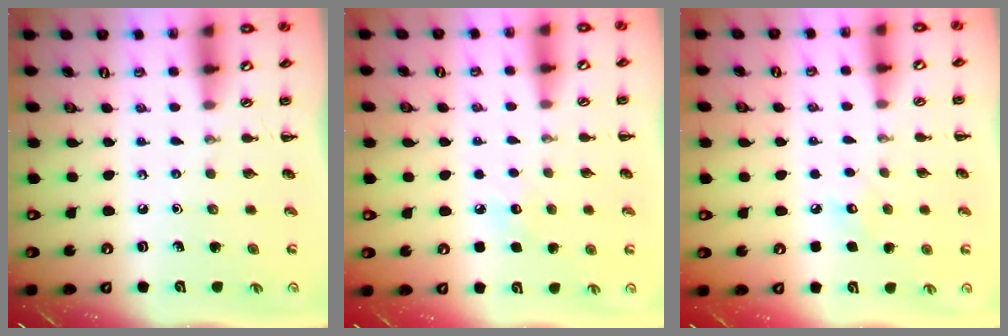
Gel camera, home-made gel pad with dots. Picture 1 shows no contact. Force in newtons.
{"total": 5.7, "press": 5.5, "slide": 1.5}
{"total": 5.9, "press": 5.7, "slide": 1.6}